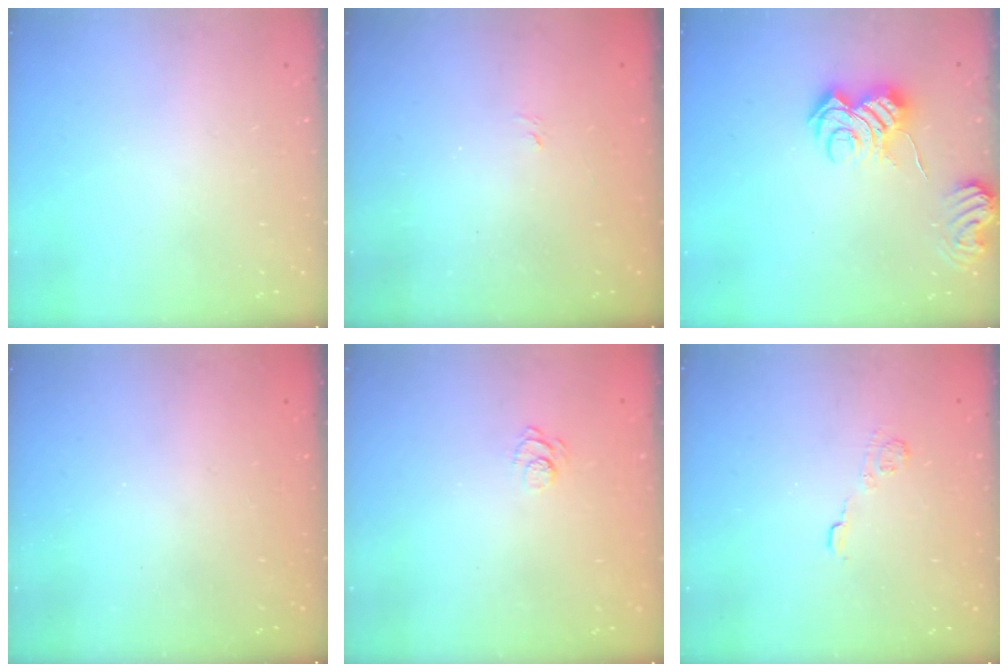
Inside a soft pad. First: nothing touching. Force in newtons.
{"total": 1.5, "press": 1.1, "slide": 1.0}
{"total": 8.5, "press": 8.5, "slide": 0.9}
{"total": 1.8, "press": 1.6, "slide": 0.7}
{"total": 2.1, "press": 1.6, "slide": 1.3}
{"total": 5.7, "press": 5.5, "slide": 1.2}